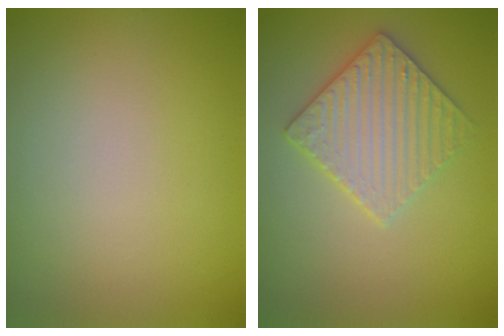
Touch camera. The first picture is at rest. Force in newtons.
{"total": 3.5, "press": 3.5, "slide": 0.4}